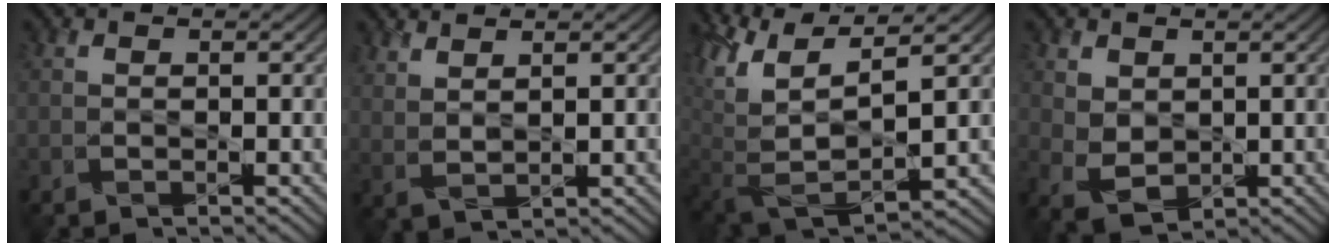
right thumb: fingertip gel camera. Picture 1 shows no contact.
{"total": 2.8, "force": [2.3, 0.2, 1.6], "torque": [-0.029, -0.007, 0.047]}
{"total": 10.6, "force": [4.5, 4.9, 8.3], "torque": [-0.192, -0.004, 0.088]}
{"total": 3.3, "force": [1.6, 2.3, 1.8], "torque": [-0.052, -0.005, 0.033]}